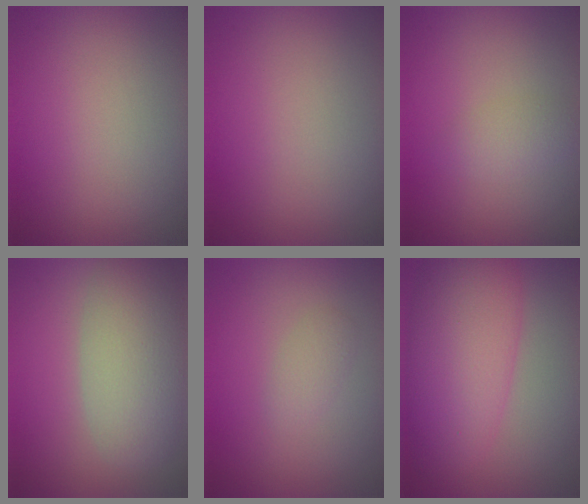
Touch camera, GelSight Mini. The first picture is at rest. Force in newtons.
{"total": 0.0}
{"total": 1.6, "press": 1.6, "slide": 0.1}
{"total": 6.0, "press": 6.0, "slide": 0.4}
{"total": 1.2, "press": 1.2, "slide": 0.0}
{"total": 8.3, "press": 8.3, "slide": 0.1}